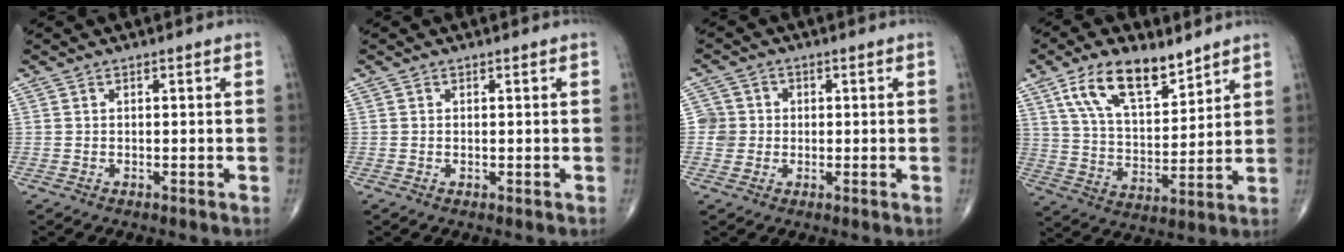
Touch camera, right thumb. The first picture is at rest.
{"total": 0.0}
{"total": 4.2, "force": [0.0, 4.2, 0.4], "torque": [0.024, 0.009, -0.006]}
{"total": 14.3, "force": [8.8, 6.4, 9.2], "torque": [-0.139, -0.042, 0.167]}